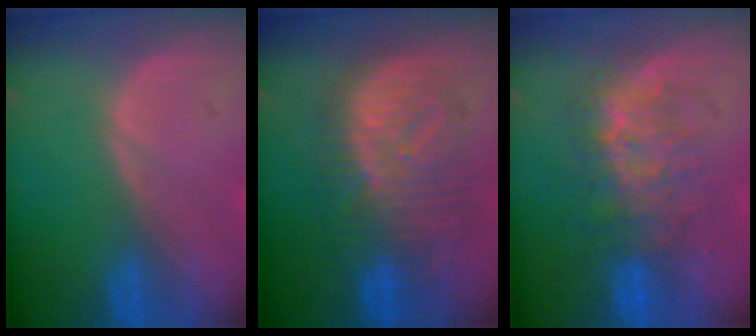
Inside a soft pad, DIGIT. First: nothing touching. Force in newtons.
{"total": 10.4, "press": 10.4, "slide": 0.8}
{"total": 8.1, "press": 7.8, "slide": 2.3}